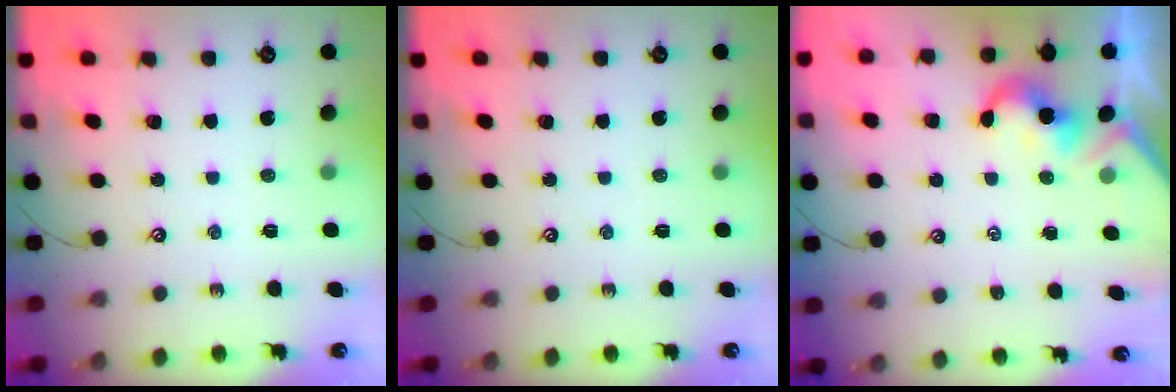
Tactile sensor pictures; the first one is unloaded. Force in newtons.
{"total": 0.0}
{"total": 2.0, "press": 1.9, "slide": 0.5}